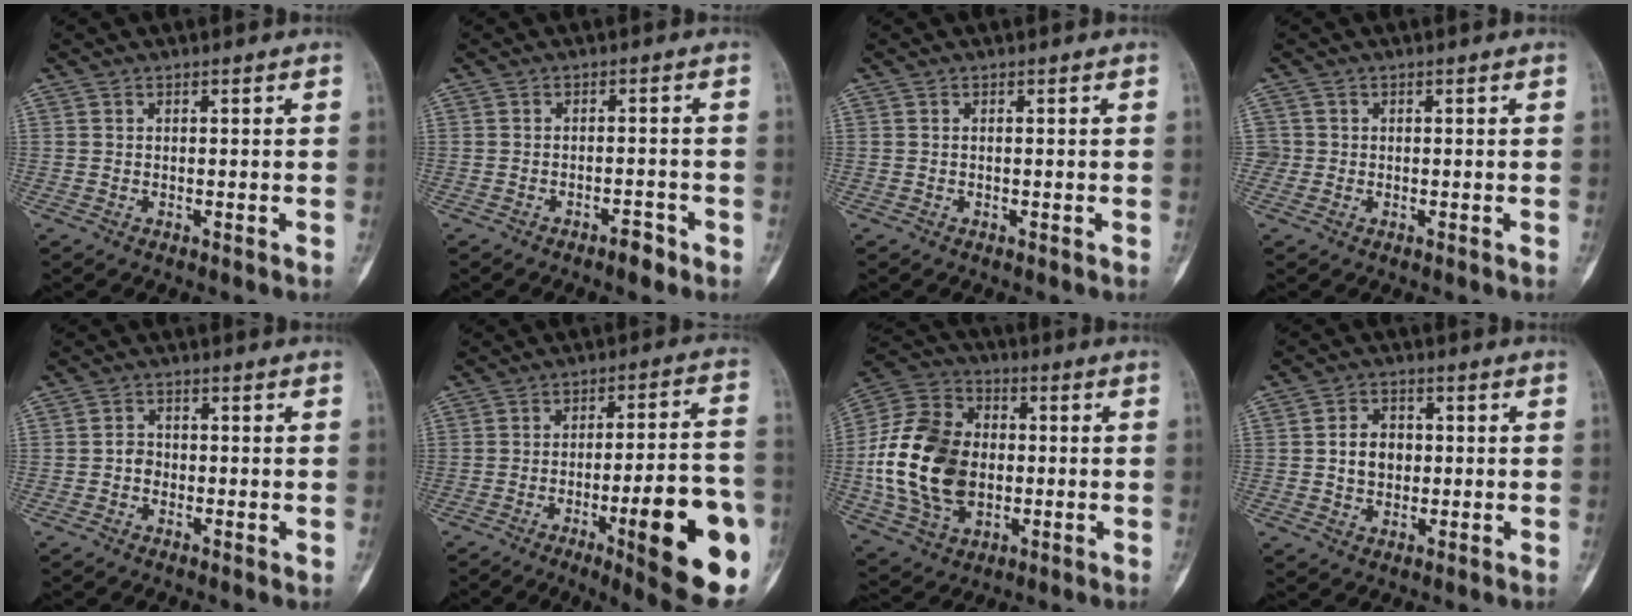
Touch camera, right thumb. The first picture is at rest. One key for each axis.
{"total": 2.5, "fx": -1.9, "fy": 0.9, "fz": 1.4, "tx": -0.017, "ty": 0.015, "tz": -0.030}
{"total": 0.0}
{"total": 1.9, "fx": -0.2, "fy": 1.9, "fz": 0.0, "tx": 0.014, "ty": 0.007, "tz": -0.006}
{"total": 2.4, "fx": -0.5, "fy": 2.0, "fz": 1.3, "tx": -0.003, "ty": 0.008, "tz": -0.019}
{"total": 21.4, "fx": -7.3, "fy": 4.5, "fz": 19.6, "tx": -0.222, "ty": 0.015, "tz": -0.092}
{"total": 21.2, "fx": -1.3, "fy": 15.4, "fz": 14.6, "tx": -0.266, "ty": 0.015, "tz": -0.017}
{"total": 6.1, "fx": 0.1, "fy": 4.8, "fz": 3.8, "tx": -0.044, "ty": 0.010, "tz": 0.001}